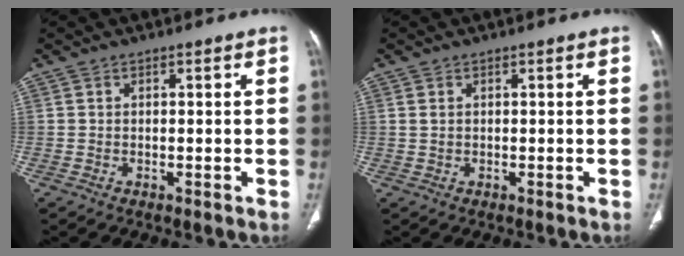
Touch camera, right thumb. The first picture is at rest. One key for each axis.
{"total": 1.0, "fx": 0.3, "fy": 0.6, "fz": 0.6, "tx": -0.017, "ty": 0.003, "tz": 0.012}